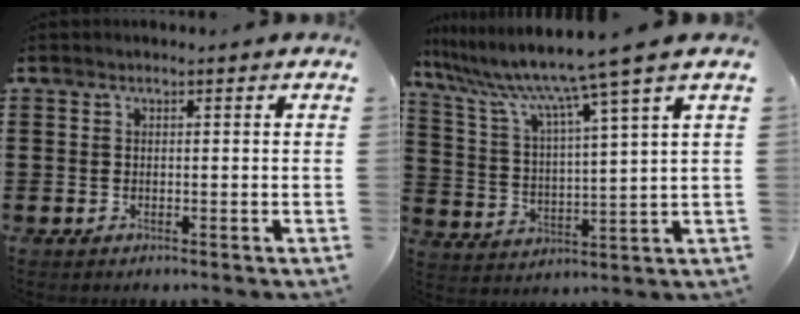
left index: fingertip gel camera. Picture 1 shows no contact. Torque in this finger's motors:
{"motor_torque": [1.55, -0.59, 1.05, 0.21]}